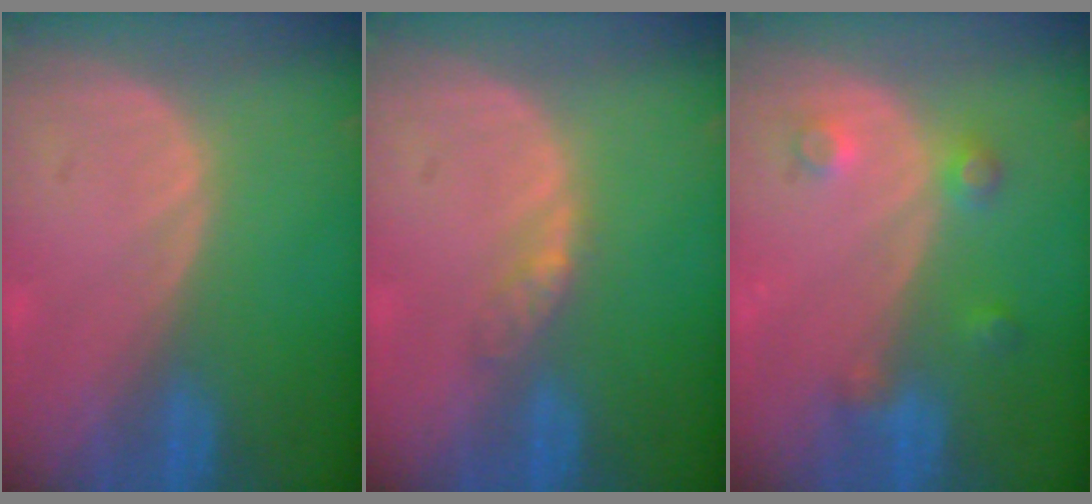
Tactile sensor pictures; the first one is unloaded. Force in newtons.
{"total": 2.2, "press": 1.9, "slide": 1.2}
{"total": 3.6, "press": 3.3, "slide": 1.6}